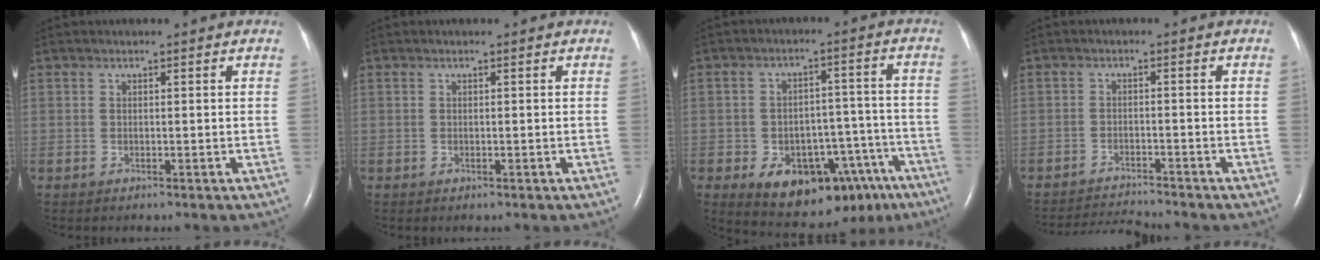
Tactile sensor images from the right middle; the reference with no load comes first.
{"total": 0.0}
{"total": 16.0, "force": [-9.1, 8.9, 9.8], "torque": [-0.115, 0.031, -0.119]}
{"total": 5.4, "force": [-5.3, -1.0, 0.1], "torque": [-0.007, -0.014, -0.092]}